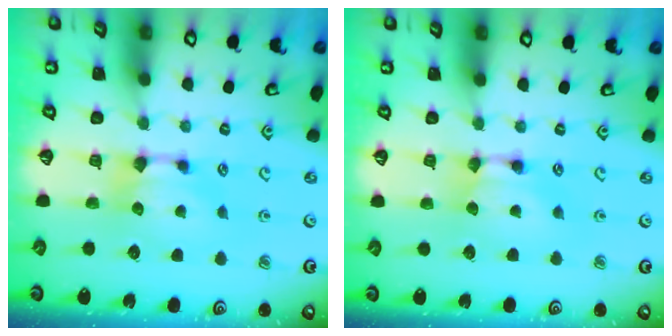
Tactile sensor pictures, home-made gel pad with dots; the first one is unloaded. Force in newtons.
{"total": 1.7, "press": 1.7, "slide": 0.1}